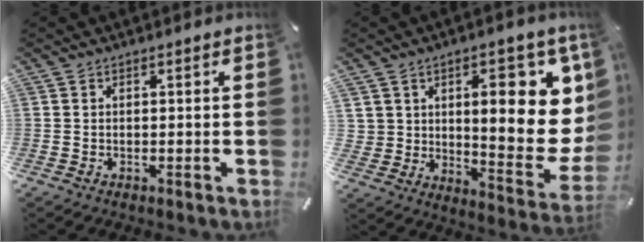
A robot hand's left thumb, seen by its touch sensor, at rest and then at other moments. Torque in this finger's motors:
{"motor_torque": [2.44, 2.57, 1.59, -1.19, 0.11]}